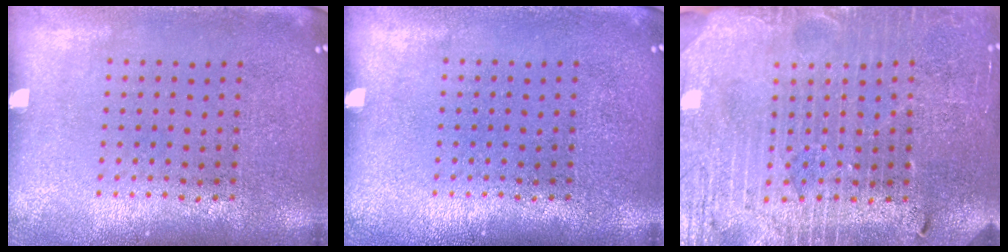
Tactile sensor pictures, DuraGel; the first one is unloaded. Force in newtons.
{"total": 0.0}
{"total": 3.8, "press": 3.7, "slide": 0.9}